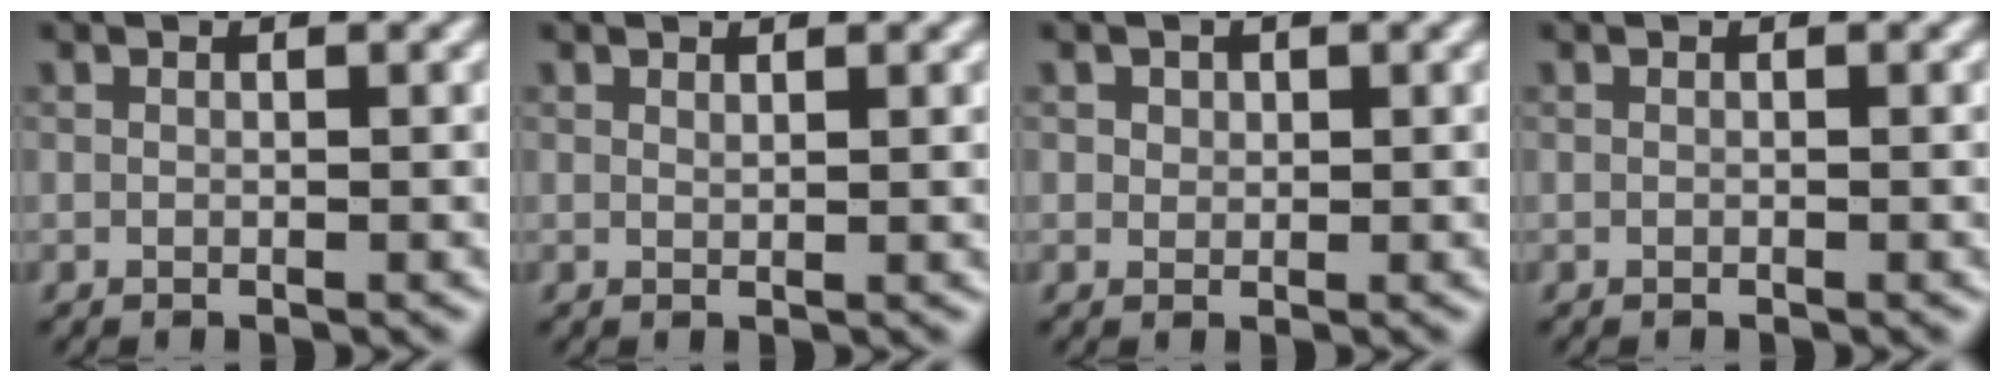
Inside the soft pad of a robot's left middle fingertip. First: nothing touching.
{"total": 0.9, "force": [0.6, 0.3, 0.6], "torque": [-0.002, 0.001, 0.008]}
{"total": 0.9, "force": [0.5, 0.8, 0.2], "torque": [-0.003, -0.001, 0.004]}
{"total": 0.0}